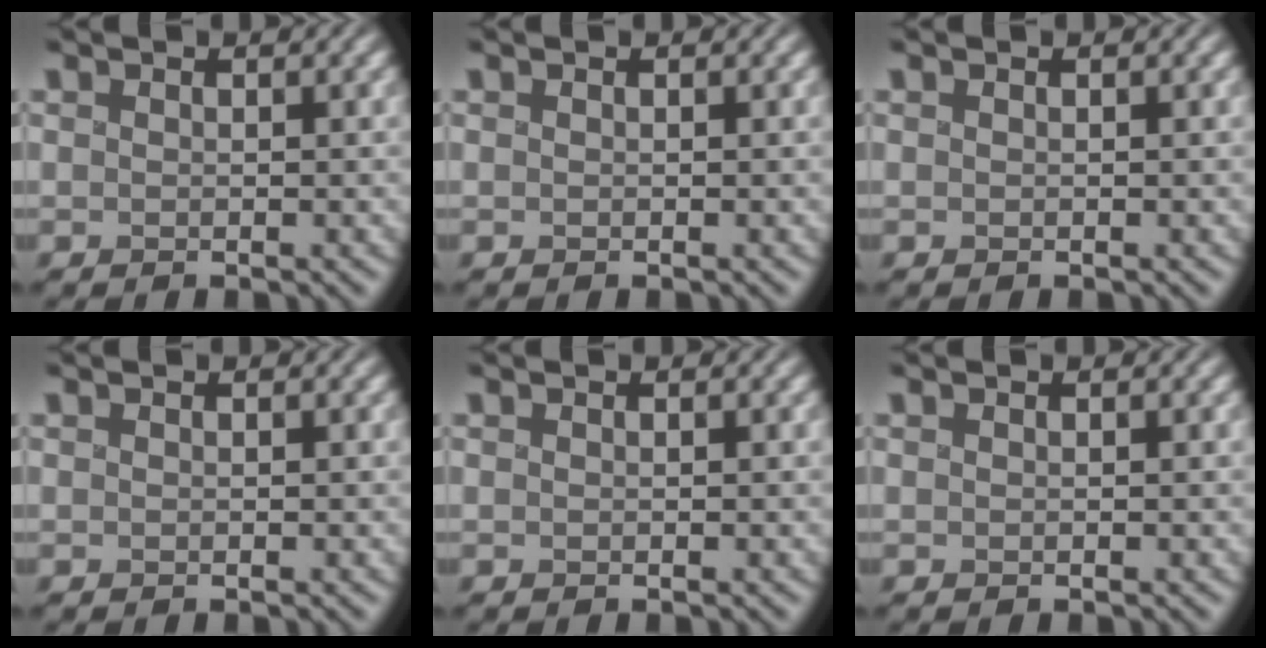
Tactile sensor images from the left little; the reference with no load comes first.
{"total": 0.0}
{"total": 0.0}
{"total": 0.0}
{"total": 0.0}
{"total": 0.0}